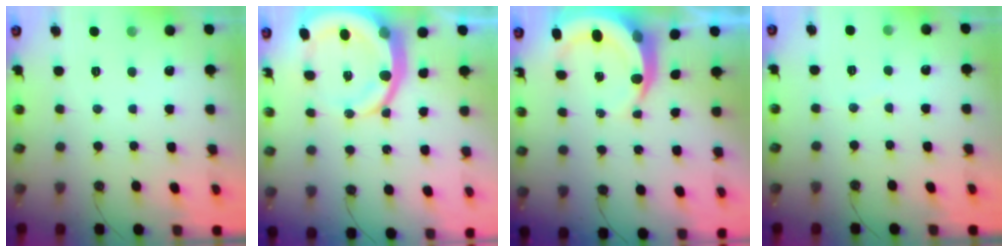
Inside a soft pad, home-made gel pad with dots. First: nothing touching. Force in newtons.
{"total": 18.2, "press": 17.9, "slide": 3.2}
{"total": 8.2, "press": 8.1, "slide": 1.2}
{"total": 2.2, "press": 2.2, "slide": 0.2}